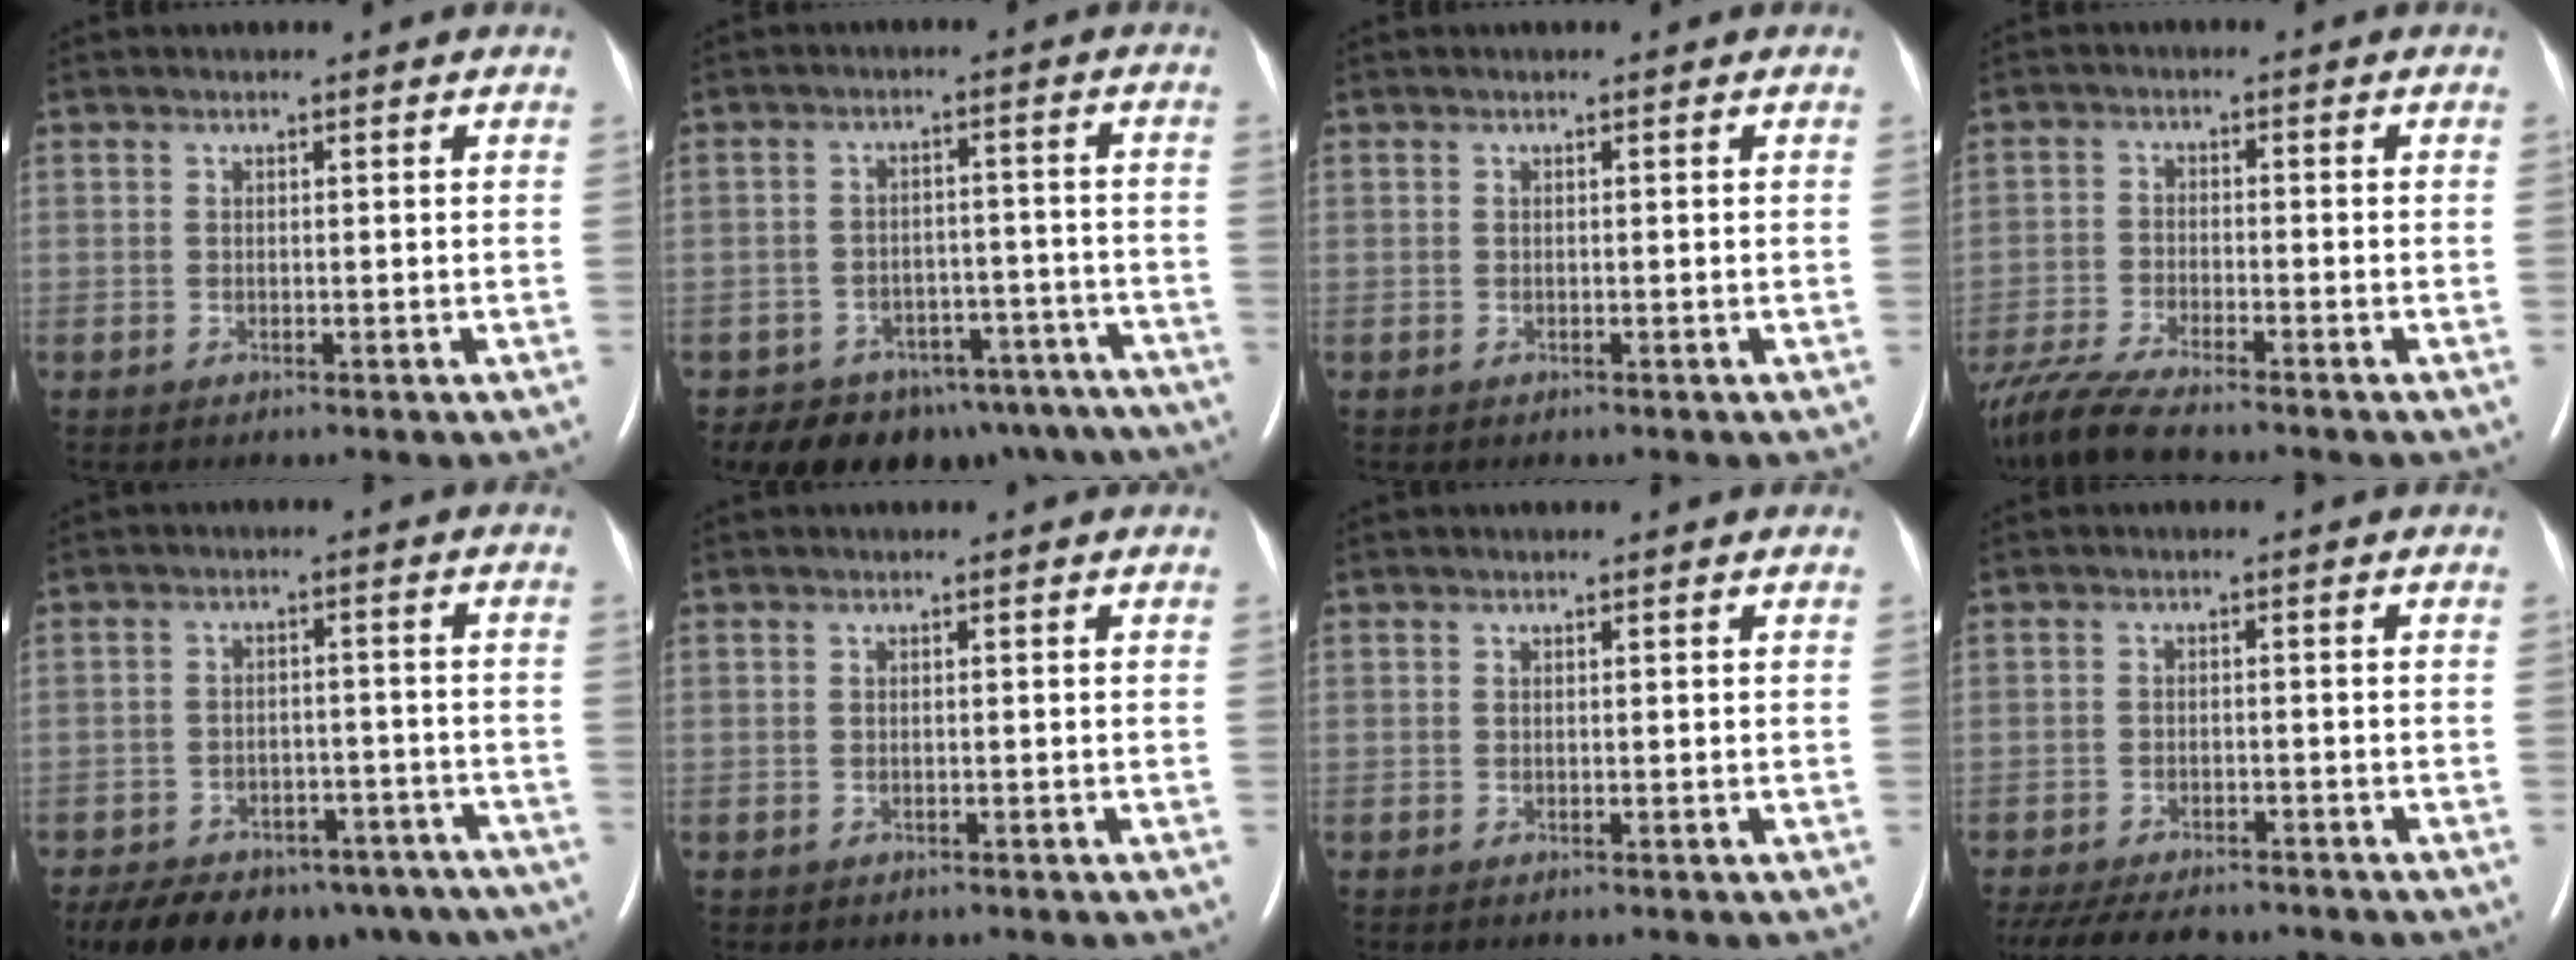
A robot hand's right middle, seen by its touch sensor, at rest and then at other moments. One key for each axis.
{"total": 15.5, "fx": -12.5, "fy": 8.2, "fz": 4.2, "tx": -0.043, "ty": 0.036, "tz": -0.145}
{"total": 0.0}
{"total": 9.1, "fx": -7.9, "fy": 0.4, "fz": 4.6, "tx": -0.094, "ty": -0.026, "tz": -0.143}
{"total": 20.8, "fx": -15.7, "fy": 10.1, "fz": 9.0, "tx": -0.156, "ty": -0.002, "tz": -0.198}
{"total": 0.0}
{"total": 0.0}
{"total": 12.2, "fx": -10.4, "fy": 3.9, "fz": 5.0, "tx": -0.105, "ty": -0.012, "tz": -0.147}